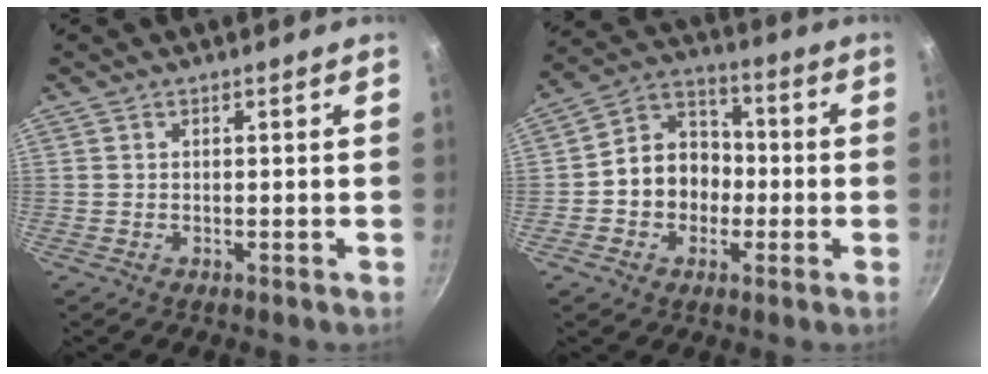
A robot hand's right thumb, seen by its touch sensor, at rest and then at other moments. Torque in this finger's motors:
{"motor_torque": [-0.15, 0.71, 0.07, -0.03, 0.08]}